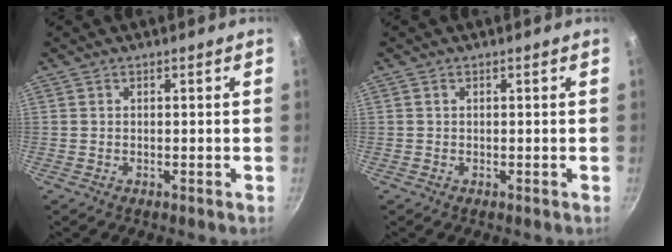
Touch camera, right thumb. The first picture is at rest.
{"total": 0.0}